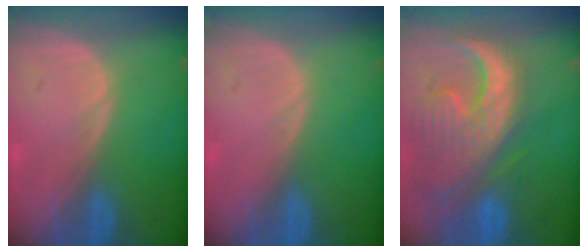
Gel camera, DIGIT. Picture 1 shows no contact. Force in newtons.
{"total": 0.0}
{"total": 13.5, "press": 11.5, "slide": 7.0}